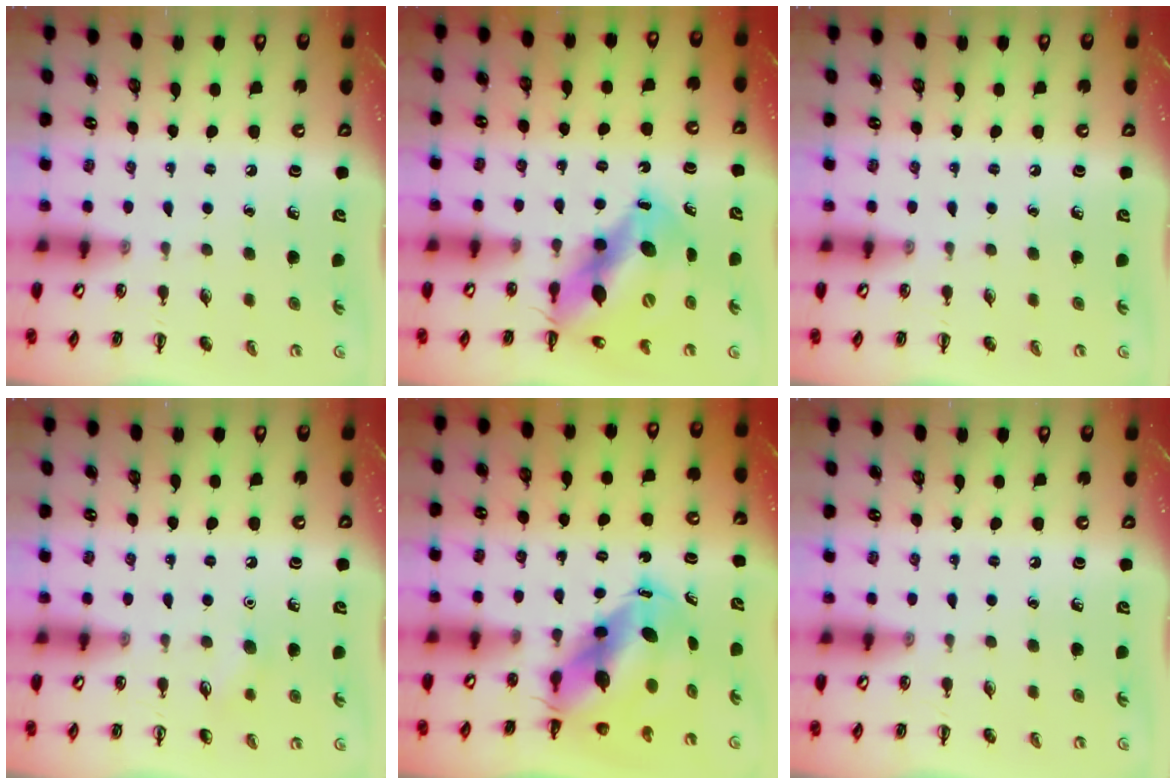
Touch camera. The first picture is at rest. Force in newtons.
{"total": 12.1, "press": 11.7, "slide": 3.0}
{"total": 0.0}
{"total": 6.4, "press": 6.2, "slide": 1.7}
{"total": 9.2, "press": 8.9, "slide": 2.3}
{"total": 0.0}